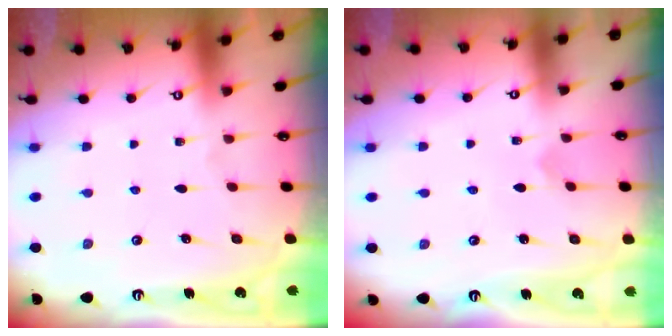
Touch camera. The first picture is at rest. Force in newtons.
{"total": 3.2, "press": 3.2, "slide": 0.2}